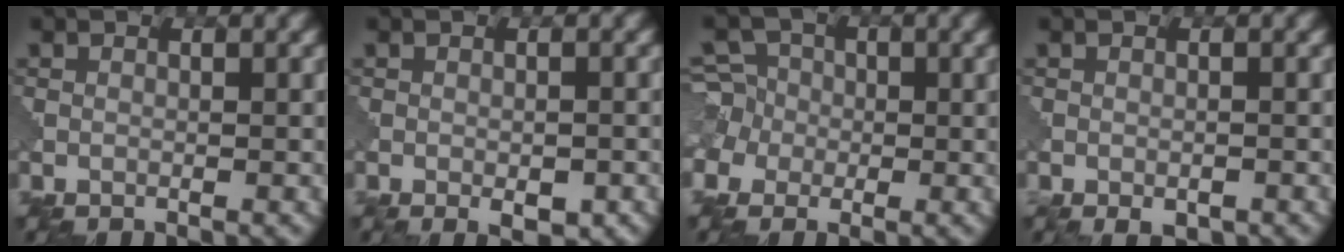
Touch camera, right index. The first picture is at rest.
{"total": 1.9, "force": [-1.4, 0.5, 1.2], "torque": [-0.024, -0.008, -0.013]}
{"total": 4.3, "force": [-0.7, 4.2, 0.6], "torque": [-0.020, 0.026, -0.038]}
{"total": 1.6, "force": [-1.4, 0.5, 0.5], "torque": [-0.012, -0.010, -0.011]}